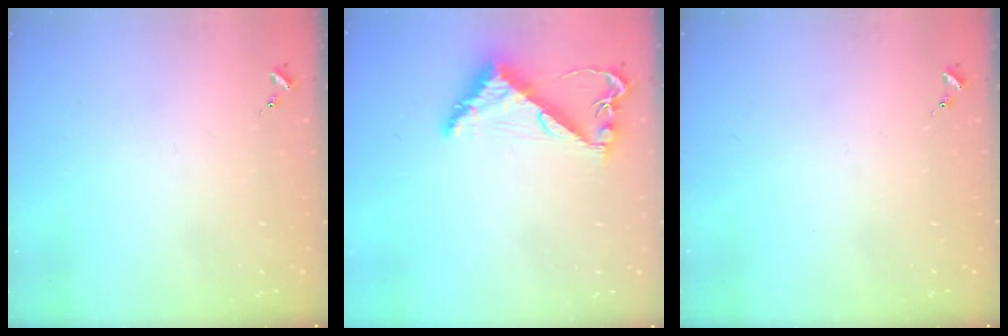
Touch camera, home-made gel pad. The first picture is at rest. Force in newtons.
{"total": 7.9, "press": 7.9, "slide": 0.8}
{"total": 0.0}